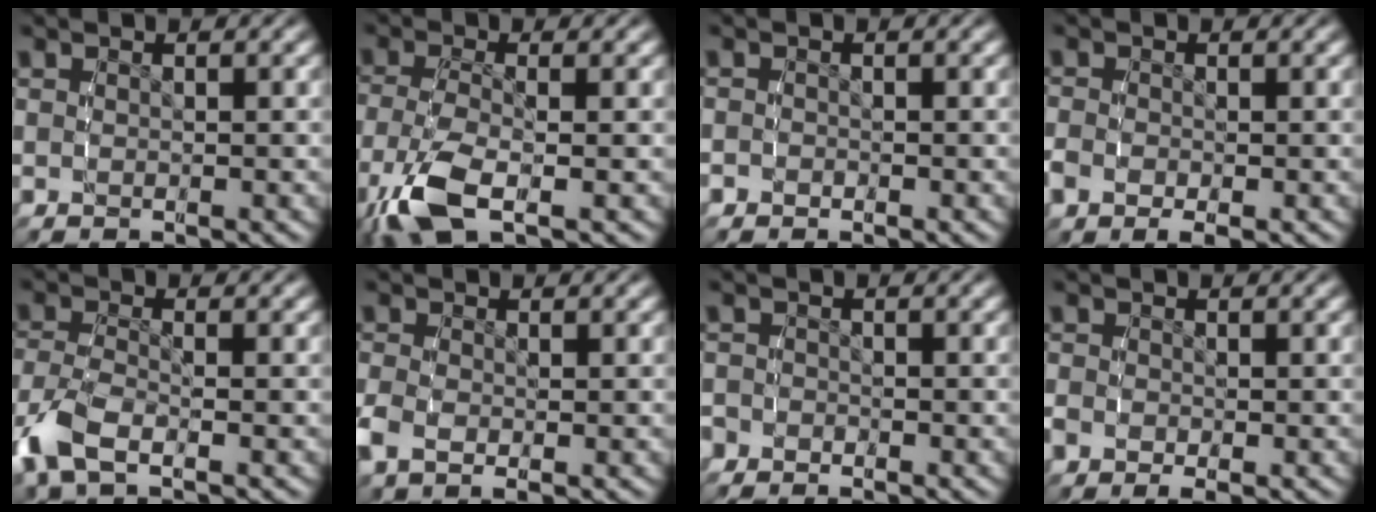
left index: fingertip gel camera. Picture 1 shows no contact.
{"total": 5.4, "force": [-2.4, 2.3, 4.3], "torque": [-0.110, -0.027, -0.024]}
{"total": 1.0, "force": [-0.7, 0.7, 0.0], "torque": [0.000, -0.005, -0.011]}
{"total": 3.4, "force": [-1.5, 2.3, 2.0], "torque": [-0.043, -0.014, -0.019]}
{"total": 3.9, "force": [-1.9, 1.8, 2.9], "torque": [-0.076, -0.014, -0.027]}
{"total": 2.7, "force": [-0.8, 1.7, 1.9], "torque": [-0.051, -0.015, -0.006]}
{"total": 2.0, "force": [-1.4, 1.4, 0.0], "torque": [-0.007, -0.014, -0.023]}
{"total": 3.1, "force": [-1.2, 2.3, 1.6], "torque": [-0.036, -0.014, -0.016]}